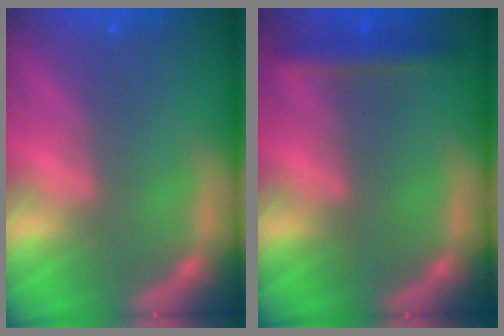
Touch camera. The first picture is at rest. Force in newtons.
{"total": 2.4}